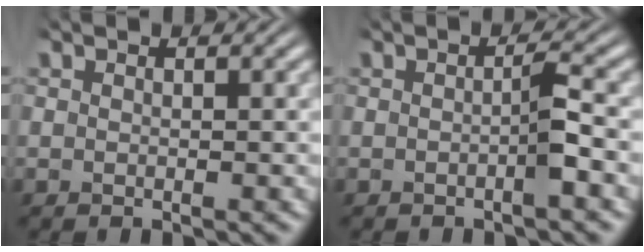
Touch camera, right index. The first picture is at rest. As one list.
[{"total": 1.5, "force": [-0.3, -0.1, 1.5], "torque": [-0.012, 0.008, -0.010]}]